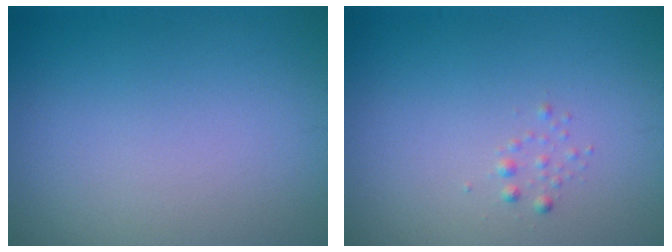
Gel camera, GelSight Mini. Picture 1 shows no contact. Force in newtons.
{"total": 0.6, "press": 0.6, "slide": 0.1}